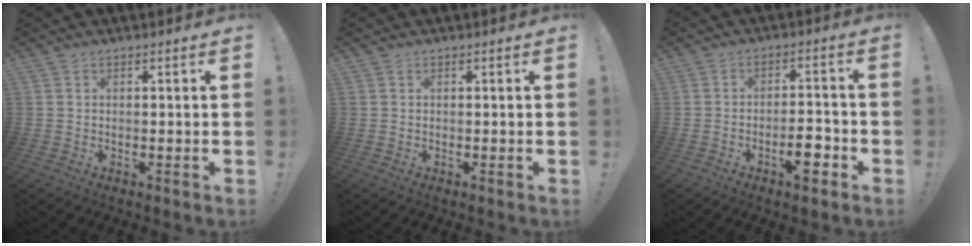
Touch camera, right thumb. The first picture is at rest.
{"total": 0.0}
{"total": 7.8, "force": [-3.9, 2.8, 6.1], "torque": [-0.070, 0.016, -0.064]}